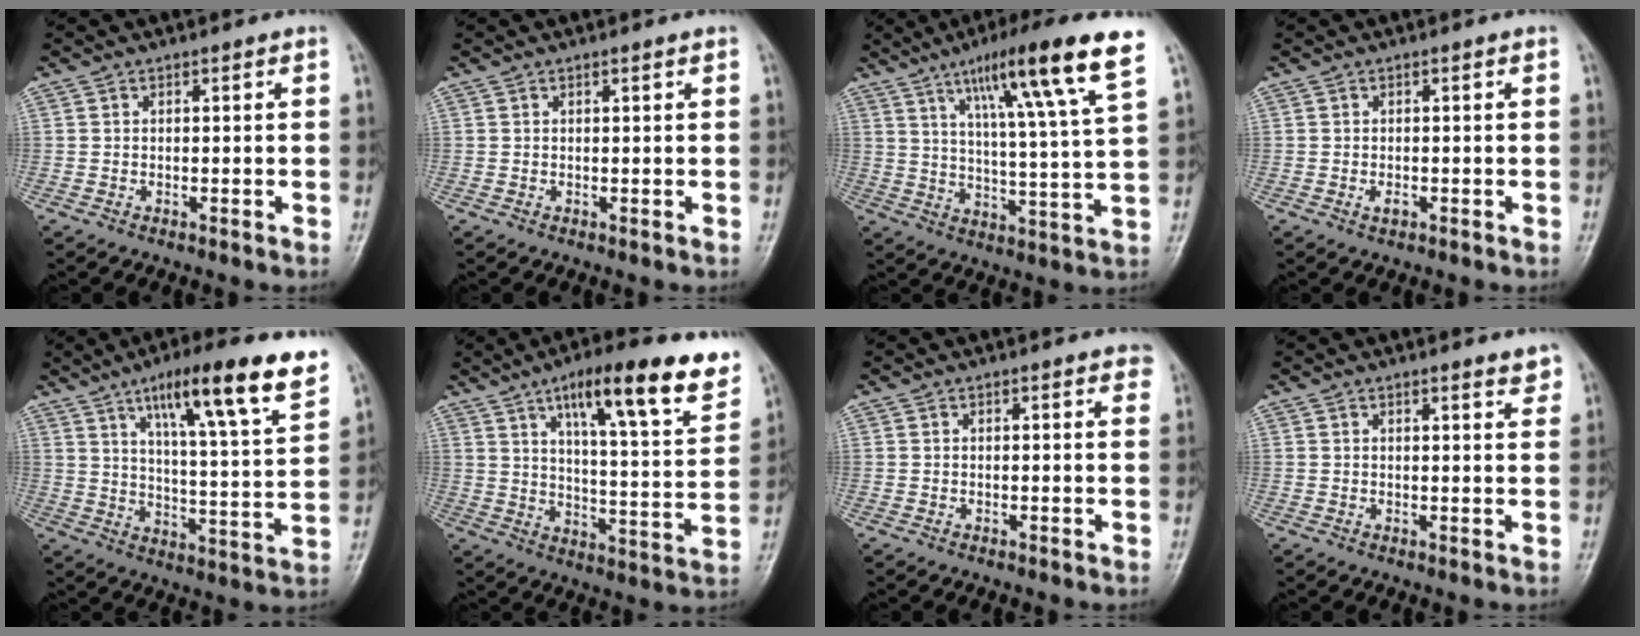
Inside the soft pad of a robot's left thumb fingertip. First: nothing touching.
{"total": 0.6, "force": [0.4, 0.0, 0.5], "torque": [-0.009, 0.000, 0.006]}
{"total": 17.5, "force": [10.0, 1.1, 14.3], "torque": [-0.216, -0.038, 0.152]}
{"total": 1.3, "force": [-0.4, 0.6, 1.0], "torque": [-0.016, 0.005, -0.005]}
{"total": 19.0, "force": [11.3, 2.9, 14.9], "torque": [-0.203, -0.047, 0.175]}
{"total": 20.5, "force": [12.0, 4.7, 15.9], "torque": [-0.198, -0.043, 0.181]}
{"total": 2.7, "force": [1.8, 0.8, 1.7], "torque": [-0.009, 0.002, 0.016]}
{"total": 2.8, "force": [2.2, 0.5, 1.7], "torque": [-0.011, -0.012, 0.026]}